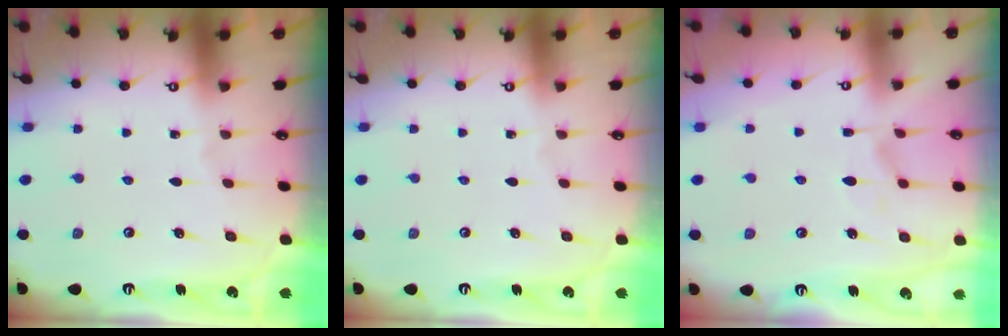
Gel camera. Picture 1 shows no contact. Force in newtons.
{"total": 0.0}
{"total": 1.0, "press": 0.2, "slide": 0.9}